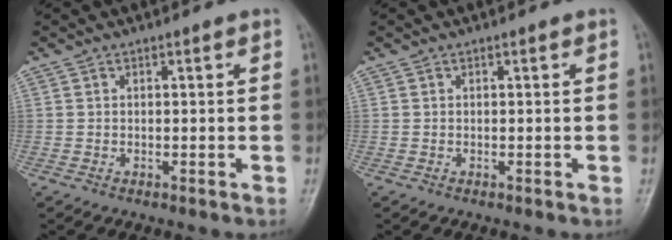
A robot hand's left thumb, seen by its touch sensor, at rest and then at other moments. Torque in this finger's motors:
{"motor_torque": [0.00, 0.00, 0.05, 0.03, 0.00]}